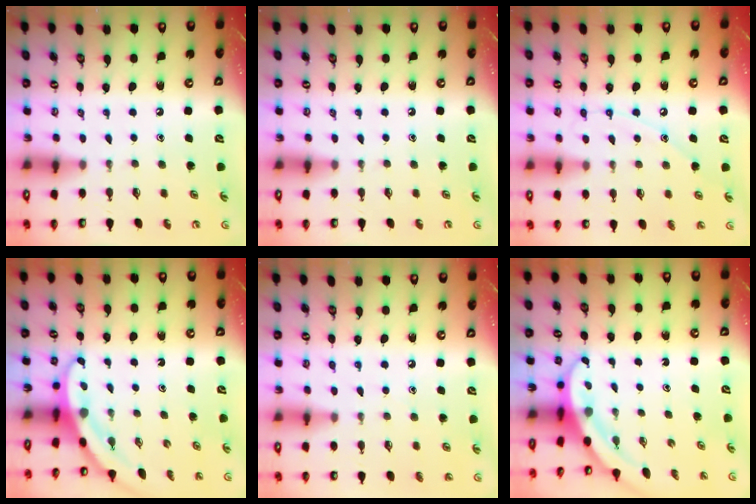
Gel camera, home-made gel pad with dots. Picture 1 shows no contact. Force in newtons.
{"total": 0.0}
{"total": 8.0, "press": 8.0, "slide": 0.6}
{"total": 3.0, "press": 3.0, "slide": 0.1}
{"total": 4.4, "press": 4.4, "slide": 0.4}
{"total": 3.9, "press": 3.9, "slide": 0.2}